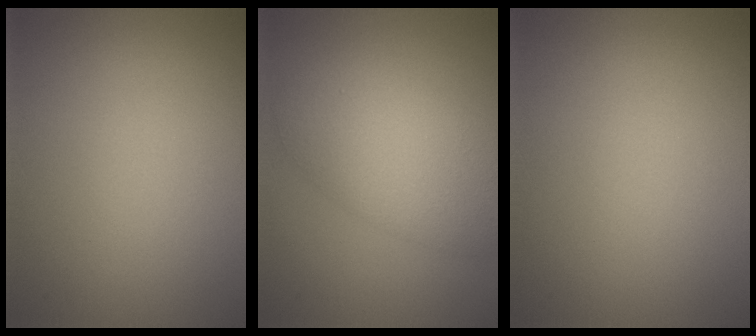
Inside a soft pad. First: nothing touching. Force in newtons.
{"total": 6.4, "press": 6.4, "slide": 0.2}
{"total": 0.0}